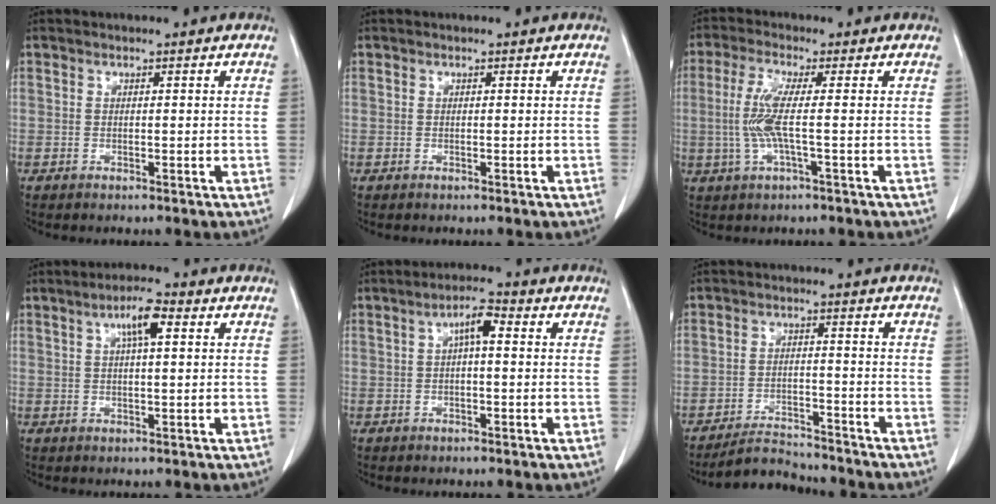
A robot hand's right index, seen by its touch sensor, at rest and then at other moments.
{"total": 0.0}
{"total": 5.9, "force": [-0.4, 0.4, 5.9], "torque": [-0.137, 0.000, -0.010]}
{"total": 4.7, "force": [1.7, 0.8, 4.3], "torque": [-0.080, 0.010, 0.031]}
{"total": 3.8, "force": [0.7, 0.9, 3.6], "torque": [-0.062, 0.013, 0.008]}
{"total": 6.1, "force": [-6.0, 1.1, 0.1], "torque": [-0.002, 0.000, -0.100]}